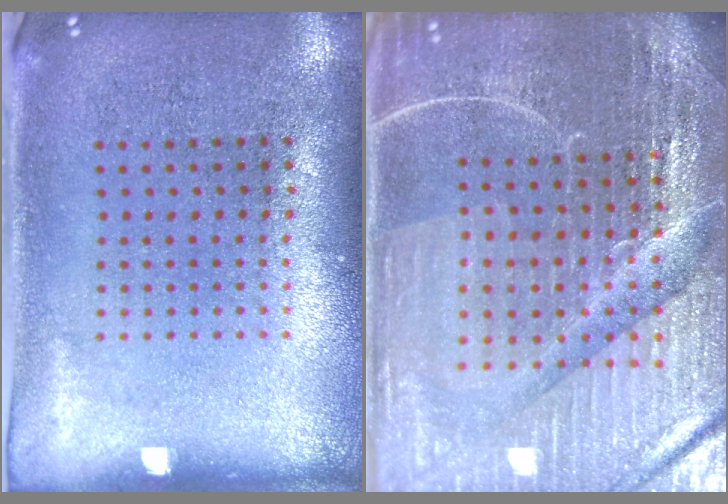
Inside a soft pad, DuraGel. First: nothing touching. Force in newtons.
{"total": 5.3, "press": 4.9, "slide": 1.9}